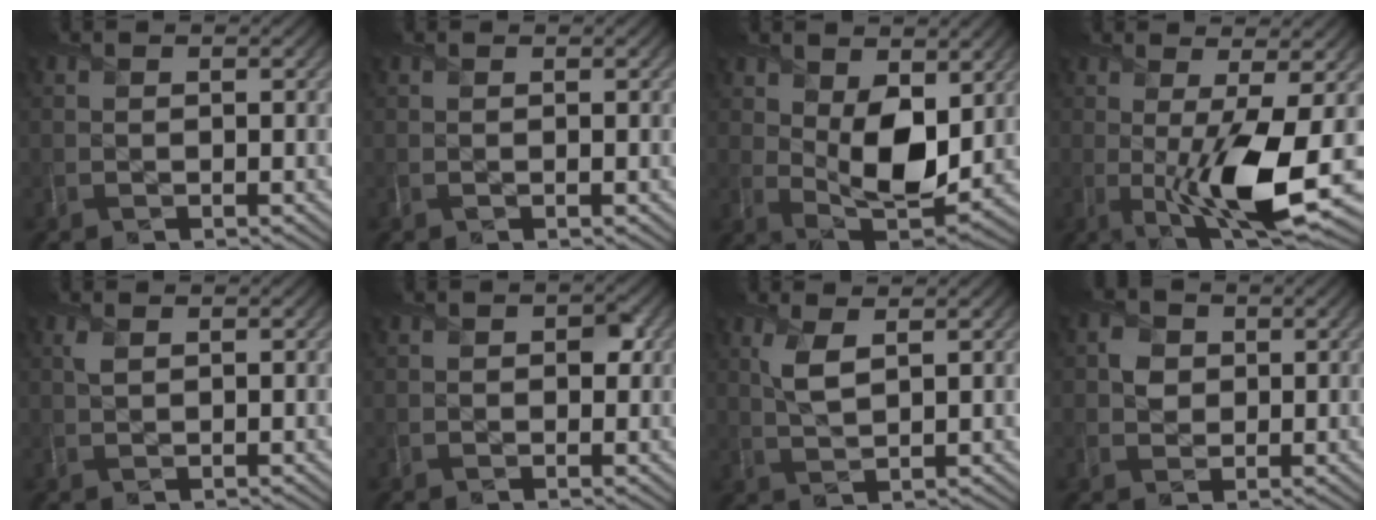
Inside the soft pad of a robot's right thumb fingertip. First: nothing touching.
{"total": 0.0}
{"total": 9.0, "force": [2.3, 5.0, 7.1], "torque": [-0.145, -0.015, 0.045]}
{"total": 10.1, "force": [-1.1, 2.5, 9.7], "torque": [-0.169, -0.012, -0.014]}
{"total": 1.2, "force": [0.6, 0.6, 0.8], "torque": [-0.025, 0.001, 0.012]}
{"total": 1.6, "force": [0.3, 1.3, 0.8], "torque": [-0.011, -0.007, 0.002]}
{"total": 3.5, "force": [1.6, 1.3, 2.8], "torque": [-0.072, -0.001, 0.035]}
{"total": 2.7, "force": [0.4, 2.5, 1.0], "torque": [-0.021, -0.002, 0.000]}